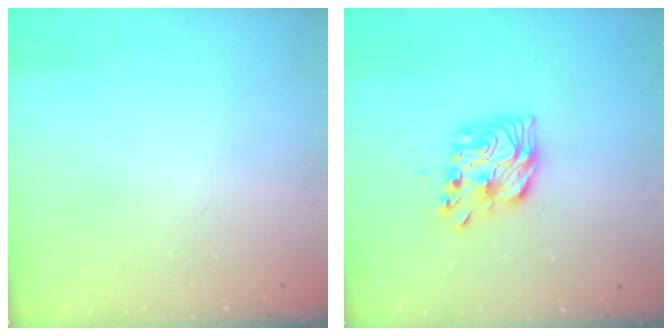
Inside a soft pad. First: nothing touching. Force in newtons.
{"total": 10.5, "press": 10.5, "slide": 1.0}